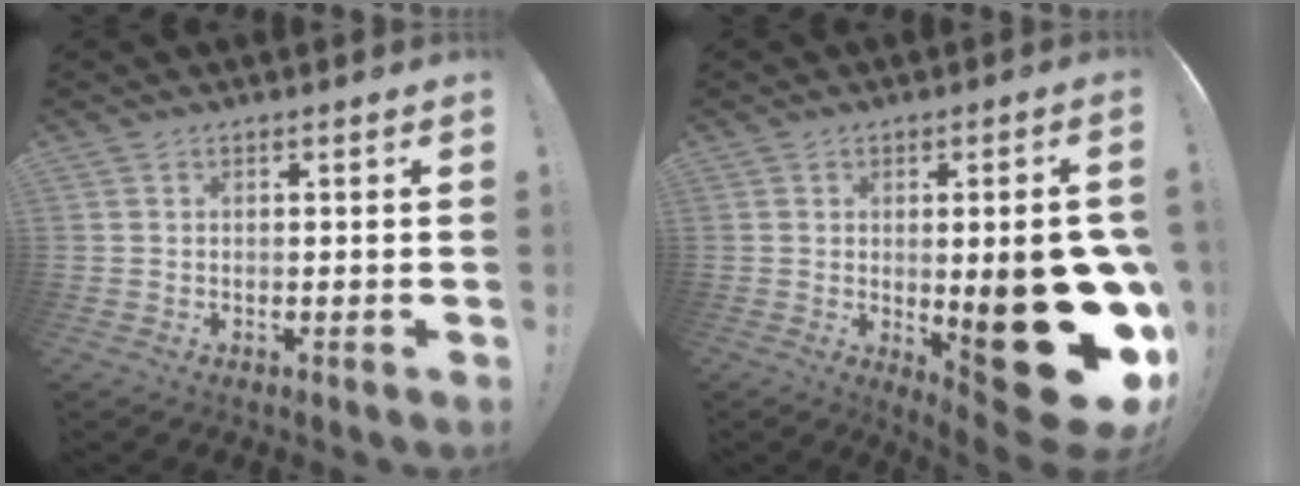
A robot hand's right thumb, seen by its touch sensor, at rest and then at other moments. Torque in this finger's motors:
{"motor_torque": [0.68, 1.66, 2.58, -0.18, 0.19]}